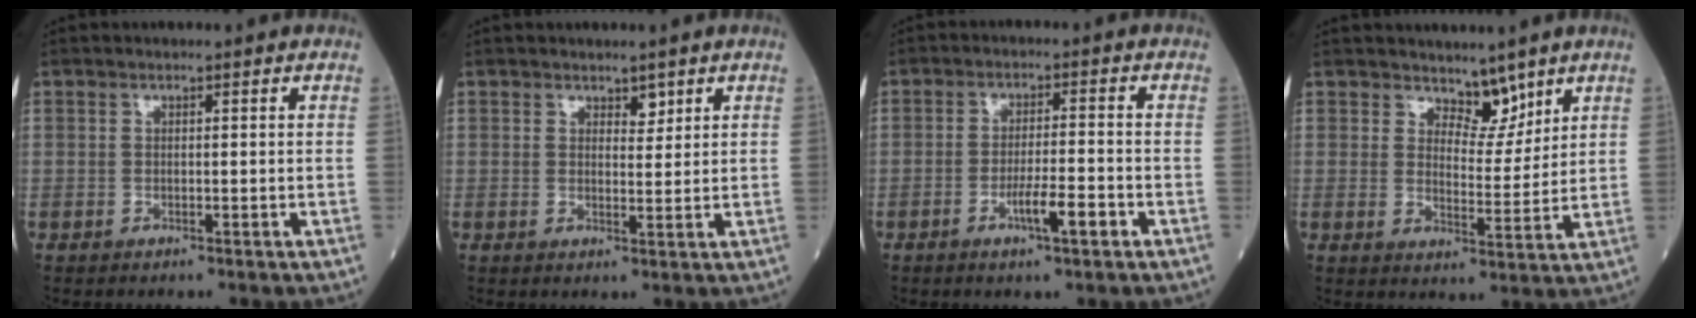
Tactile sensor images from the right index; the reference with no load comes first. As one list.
[{"total": 1.9, "force": [1.4, 0.8, 0.9], "torque": [-0.015, -0.005, 0.024]}, {"total": 5.2, "force": [-2.4, 0.5, 4.6], "torque": [-0.079, -0.003, -0.042]}, {"total": 5.0, "force": [4.2, 2.2, 1.6], "torque": [-0.018, -0.010, 0.074]}]